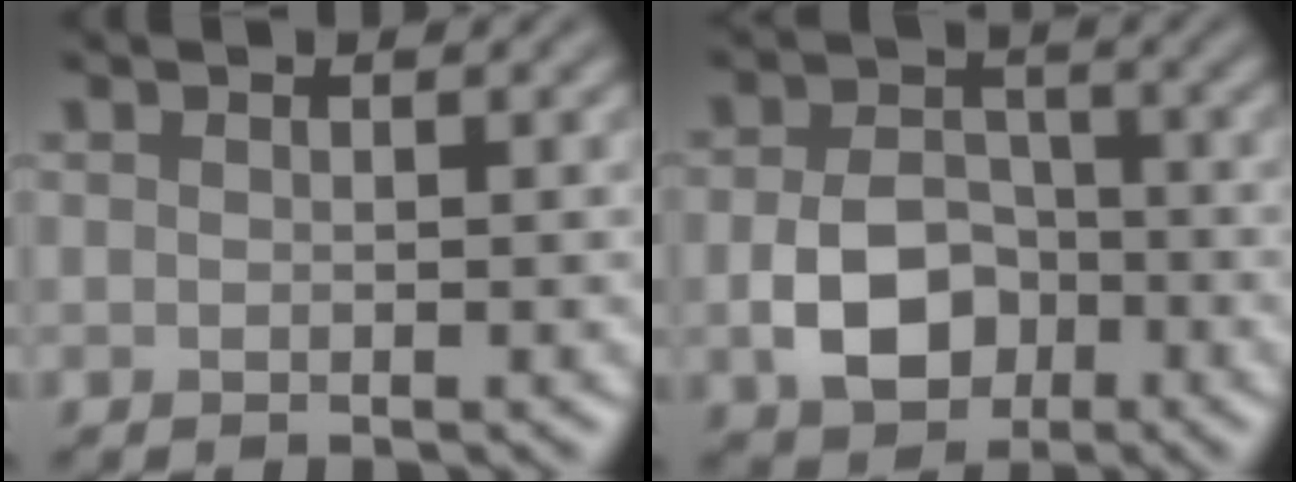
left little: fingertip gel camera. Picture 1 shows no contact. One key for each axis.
{"total": 5.6, "fx": -1.7, "fy": 4.1, "fz": 3.4, "tx": -0.060, "ty": -0.003, "tz": -0.032}